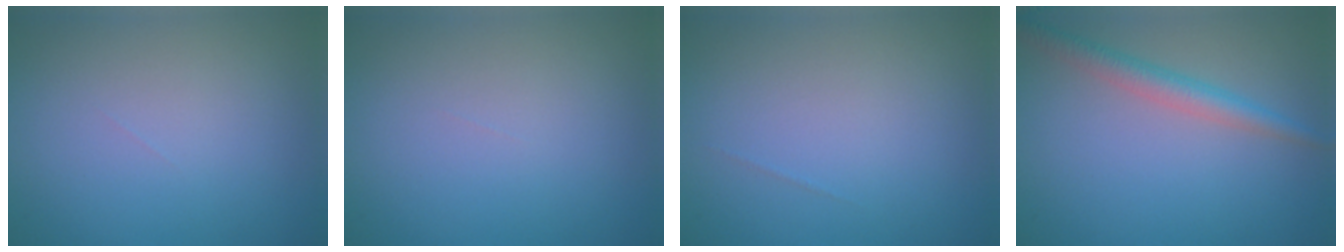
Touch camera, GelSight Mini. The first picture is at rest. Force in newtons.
{"total": 0.0}
{"total": 0.0}
{"total": 2.8, "press": 2.8, "slide": 0.1}